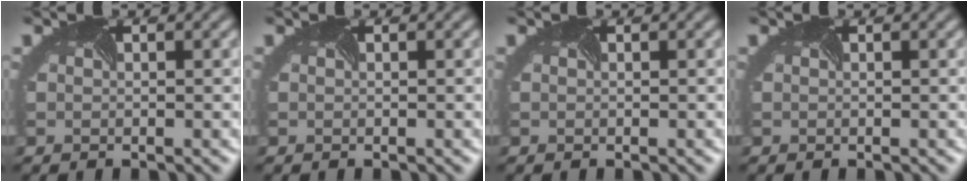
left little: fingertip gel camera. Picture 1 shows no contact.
{"total": 0.0}
{"total": 0.0}
{"total": 0.0}